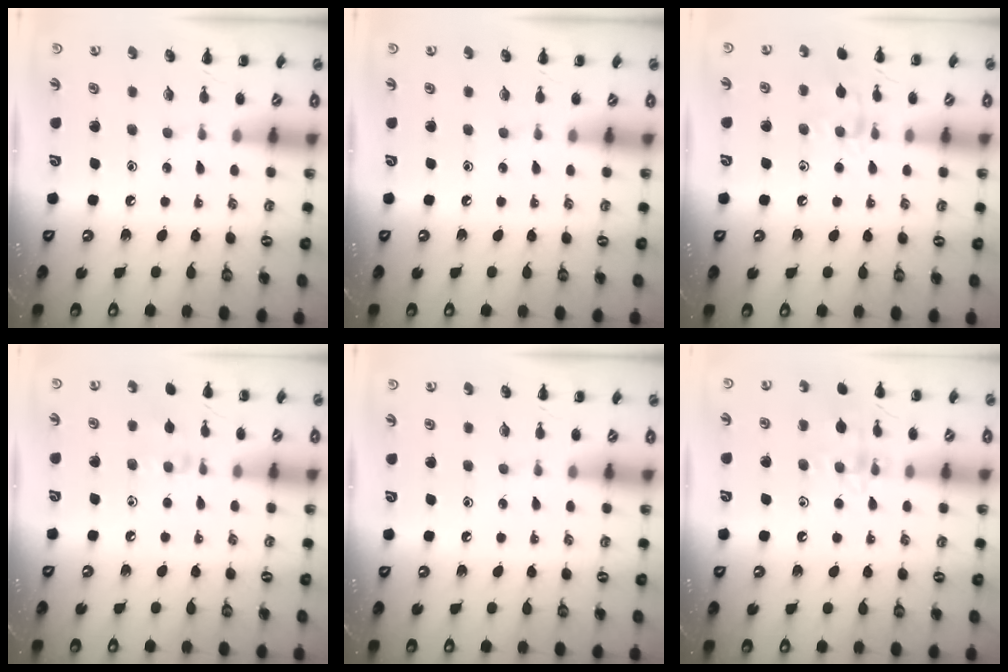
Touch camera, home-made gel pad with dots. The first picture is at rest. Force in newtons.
{"total": 0.0}
{"total": 9.7, "press": 9.6, "slide": 1.0}
{"total": 5.8, "press": 5.5, "slide": 1.9}
{"total": 0.0}
{"total": 11.2, "press": 11.2, "slide": 0.6}